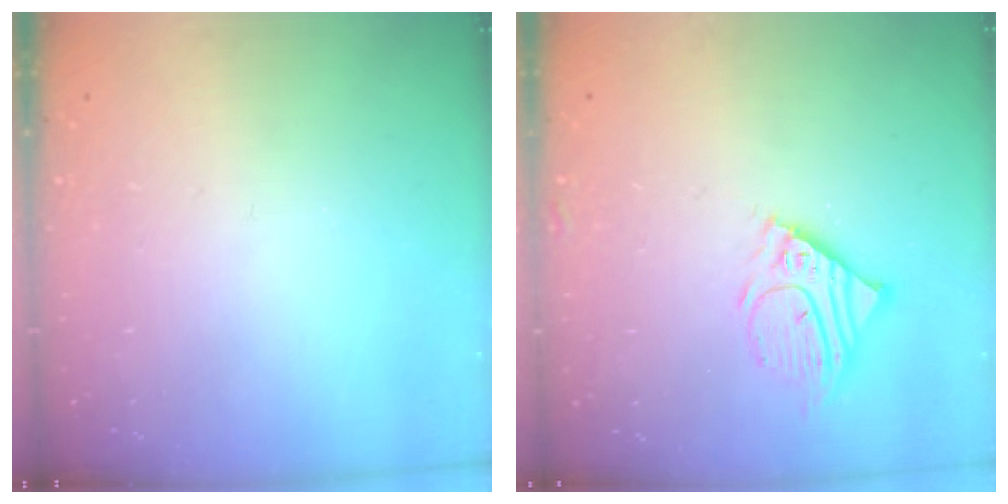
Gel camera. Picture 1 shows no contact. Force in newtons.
{"total": 8.9, "press": 8.8, "slide": 1.7}